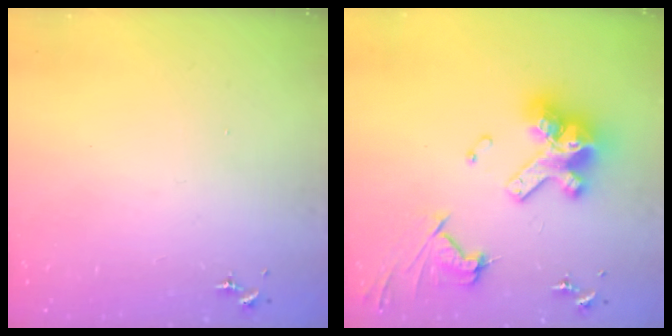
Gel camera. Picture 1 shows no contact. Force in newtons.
{"total": 20.0, "press": 19.8, "slide": 2.4}